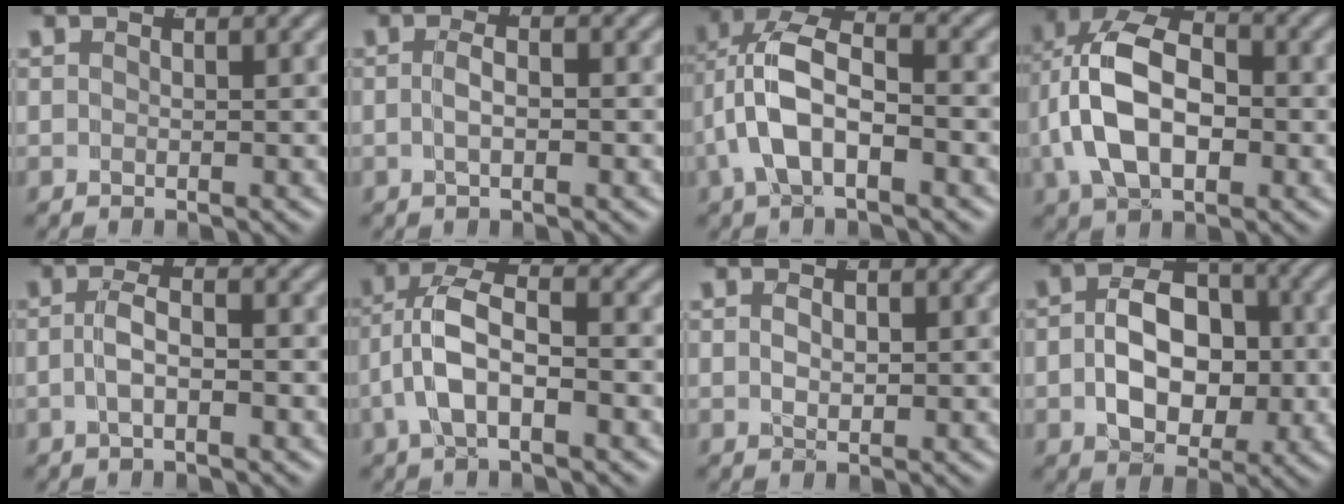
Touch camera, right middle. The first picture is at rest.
{"total": 1.6, "force": [-0.6, 0.1, 1.5], "torque": [-0.031, -0.007, -0.008]}
{"total": 7.2, "force": [0.5, 4.7, 5.4], "torque": [-0.118, -0.007, 0.007]}
{"total": 9.7, "force": [0.6, 6.8, 6.9], "torque": [-0.149, -0.017, 0.017]}
{"total": 2.3, "force": [-0.9, 0.6, 2.1], "torque": [-0.040, -0.002, -0.015]}
{"total": 5.3, "force": [0.0, 3.1, 4.2], "torque": [-0.090, -0.005, 0.000]}
{"total": 1.3, "force": [0.1, 0.6, 1.1], "torque": [-0.017, -0.011, 0.011]}
{"total": 7.1, "force": [-0.8, 4.9, 5.1], "torque": [-0.069, -0.011, -0.009]}